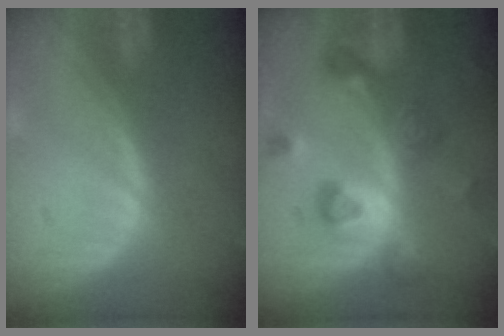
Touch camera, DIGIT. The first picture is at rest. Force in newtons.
{"total": 8.6, "press": 7.9, "slide": 3.3}